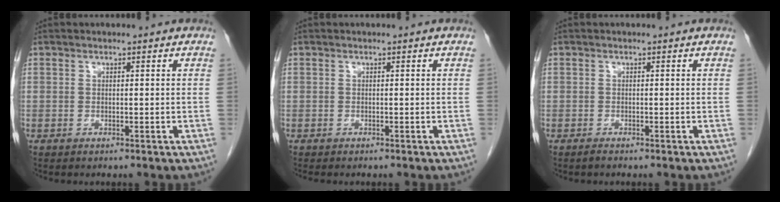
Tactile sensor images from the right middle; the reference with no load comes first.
{"total": 1.2, "force": [-1.1, 0.3, 0.5], "torque": [-0.009, -0.003, -0.013]}
{"total": 0.5, "force": [-0.5, 0.1, 0.2], "torque": [-0.007, -0.002, -0.009]}